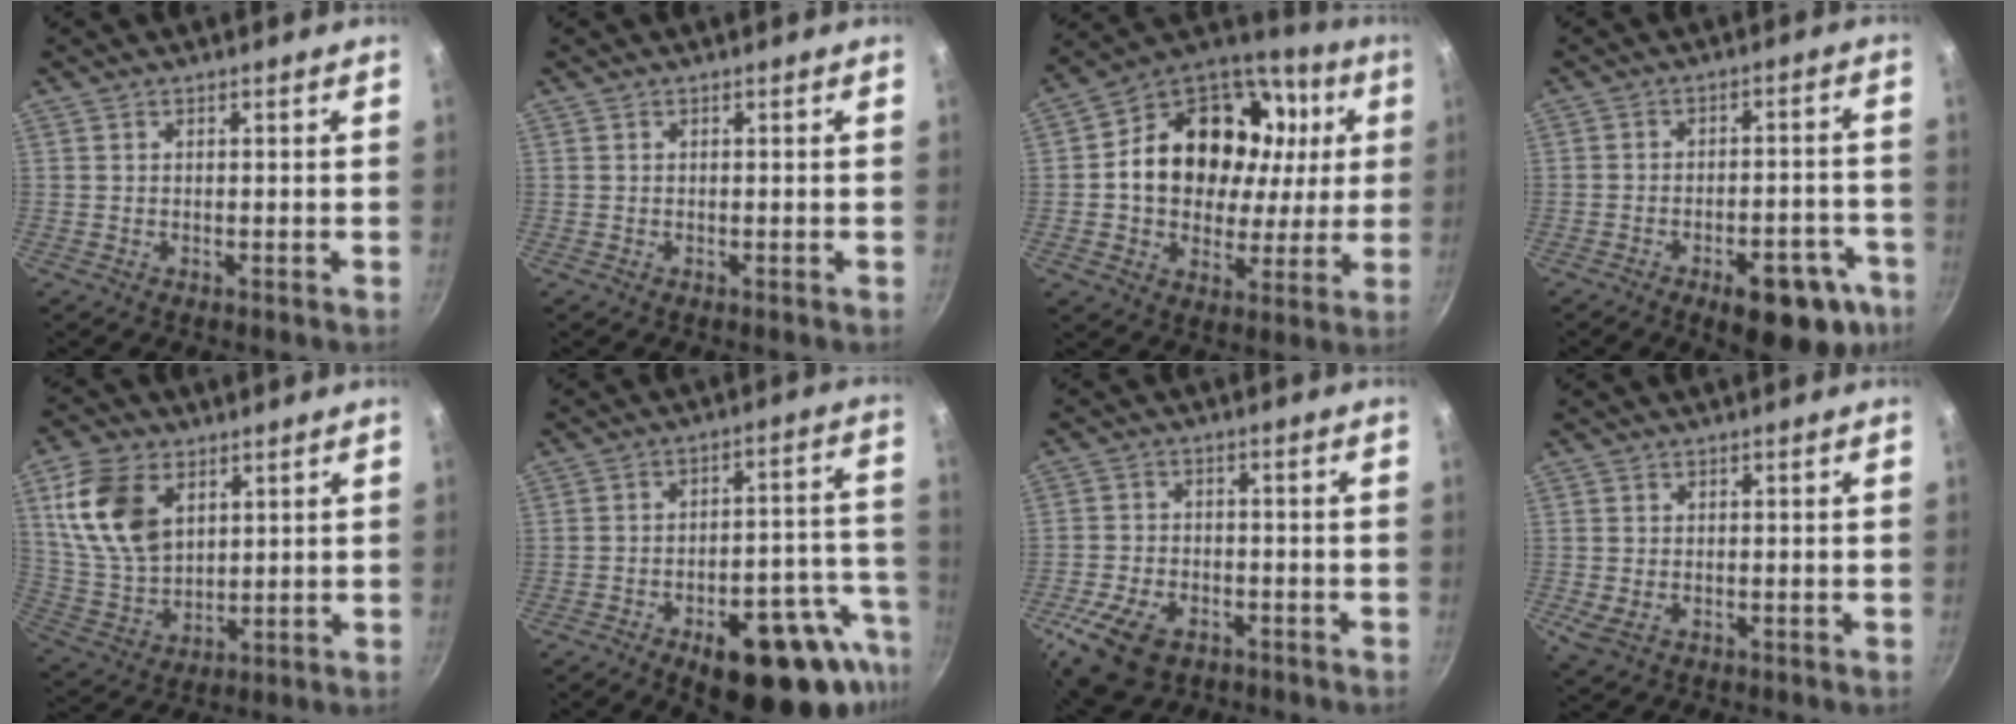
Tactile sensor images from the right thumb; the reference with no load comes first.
{"total": 0.0}
{"total": 25.3, "force": [4.6, 19.0, 16.1], "torque": [-0.243, 0.027, 0.077]}
{"total": 14.3, "force": [-7.7, 6.5, 10.1], "torque": [-0.079, 0.043, -0.094]}
{"total": 14.5, "force": [5.2, 9.4, 9.7], "torque": [-0.165, -0.020, 0.113]}
{"total": 21.8, "force": [-11.2, 9.5, 16.2], "torque": [-0.152, 0.055, -0.143]}
{"total": 11.8, "force": [-5.8, 7.3, 7.2], "torque": [-0.135, 0.019, -0.098]}
{"total": 3.3, "force": [-0.8, 2.2, 2.3], "torque": [-0.041, -0.009, -0.010]}